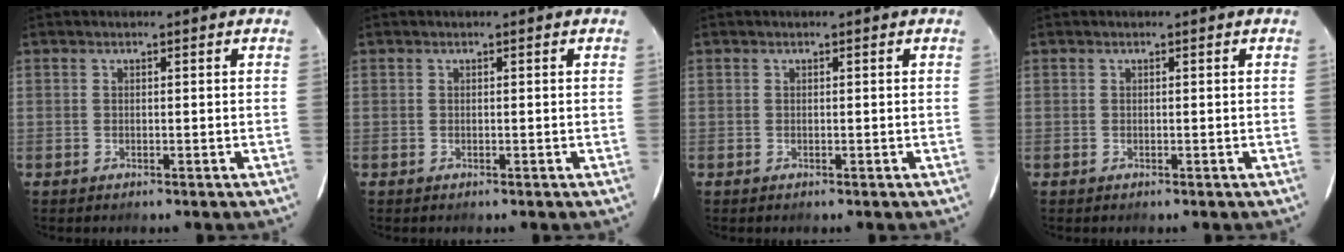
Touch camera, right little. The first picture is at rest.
{"total": 0.0}
{"total": 0.0}
{"total": 0.0}